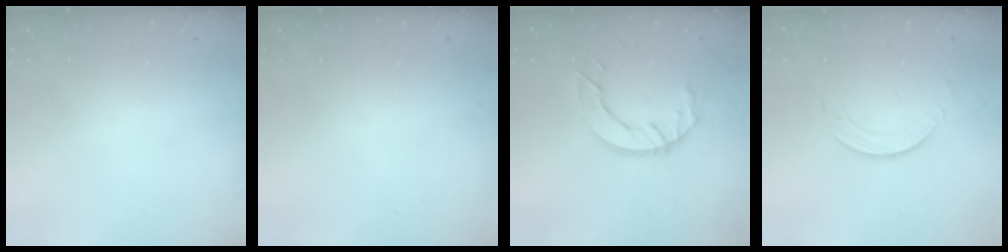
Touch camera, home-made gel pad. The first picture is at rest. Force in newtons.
{"total": 0.0}
{"total": 9.1, "press": 9.1, "slide": 0.5}
{"total": 1.9, "press": 1.9, "slide": 0.1}